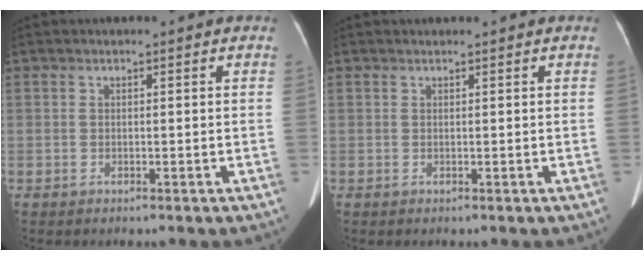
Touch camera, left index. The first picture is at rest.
{"total": 0.6, "force": [0.6, -0.1, 0.2], "torque": [-0.006, 0.011, 0.013]}